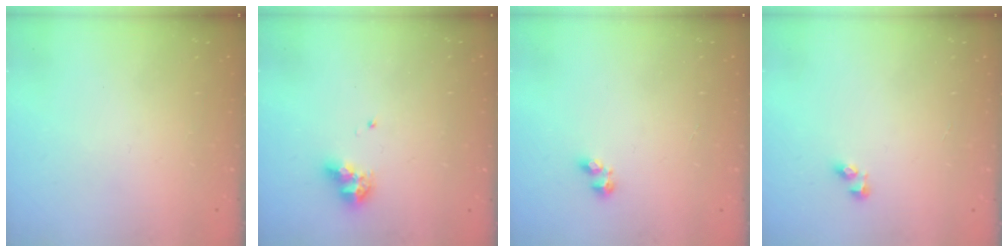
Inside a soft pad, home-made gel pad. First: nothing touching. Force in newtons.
{"total": 8.5, "press": 8.4, "slide": 0.9}
{"total": 2.4, "press": 2.3, "slide": 0.8}
{"total": 2.0, "press": 2.0, "slide": 0.3}